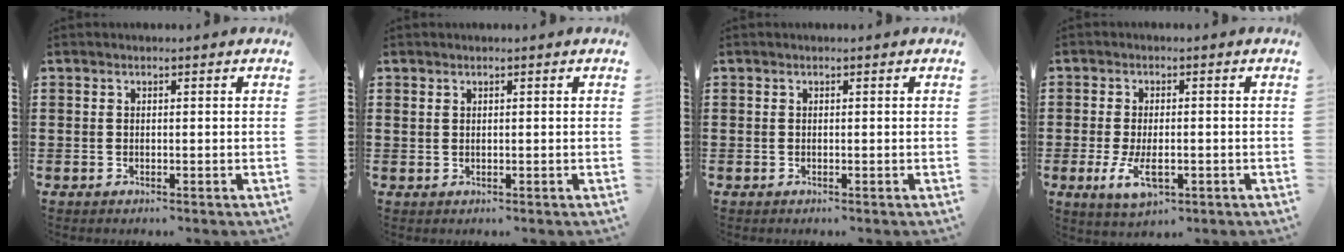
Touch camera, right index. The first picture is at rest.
{"total": 0.8, "force": [0.6, 0.4, 0.3], "torque": [-0.008, 0.002, 0.011]}
{"total": 0.0}
{"total": 5.0, "force": [-1.1, 2.4, 4.2], "torque": [-0.094, -0.003, -0.023]}